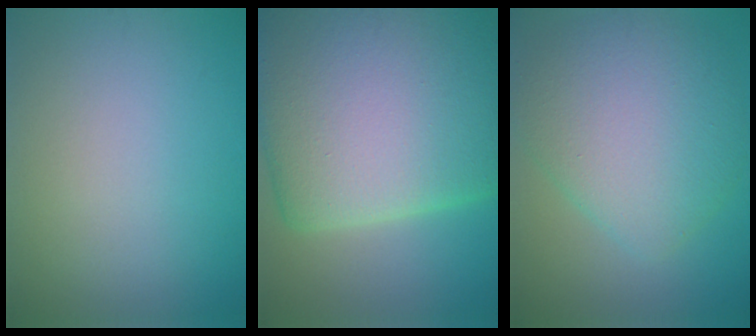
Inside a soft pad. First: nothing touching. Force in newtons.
{"total": 20.5, "press": 20.5, "slide": 0.6}
{"total": 7.5, "press": 7.5, "slide": 0.3}